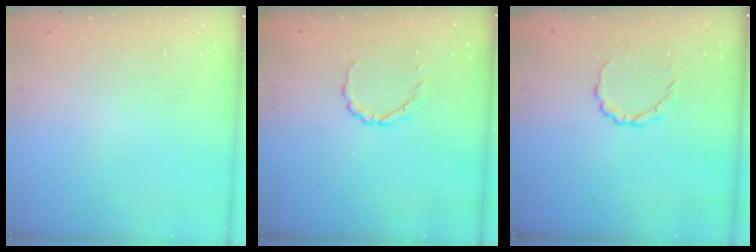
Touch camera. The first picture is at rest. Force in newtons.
{"total": 2.3, "press": 2.1, "slide": 0.8}
{"total": 2.4, "press": 2.2, "slide": 0.9}